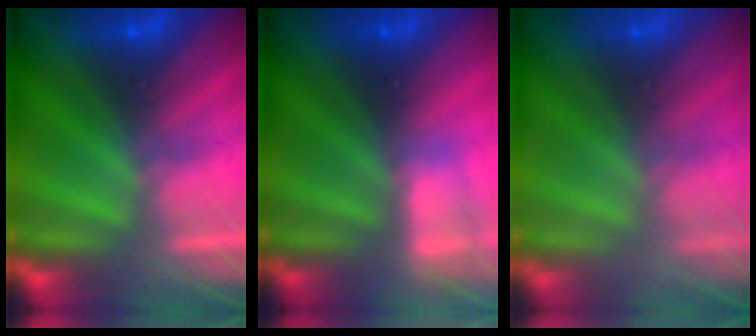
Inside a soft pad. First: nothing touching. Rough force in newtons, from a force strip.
{"total": 2.8}
{"total": 9.1}